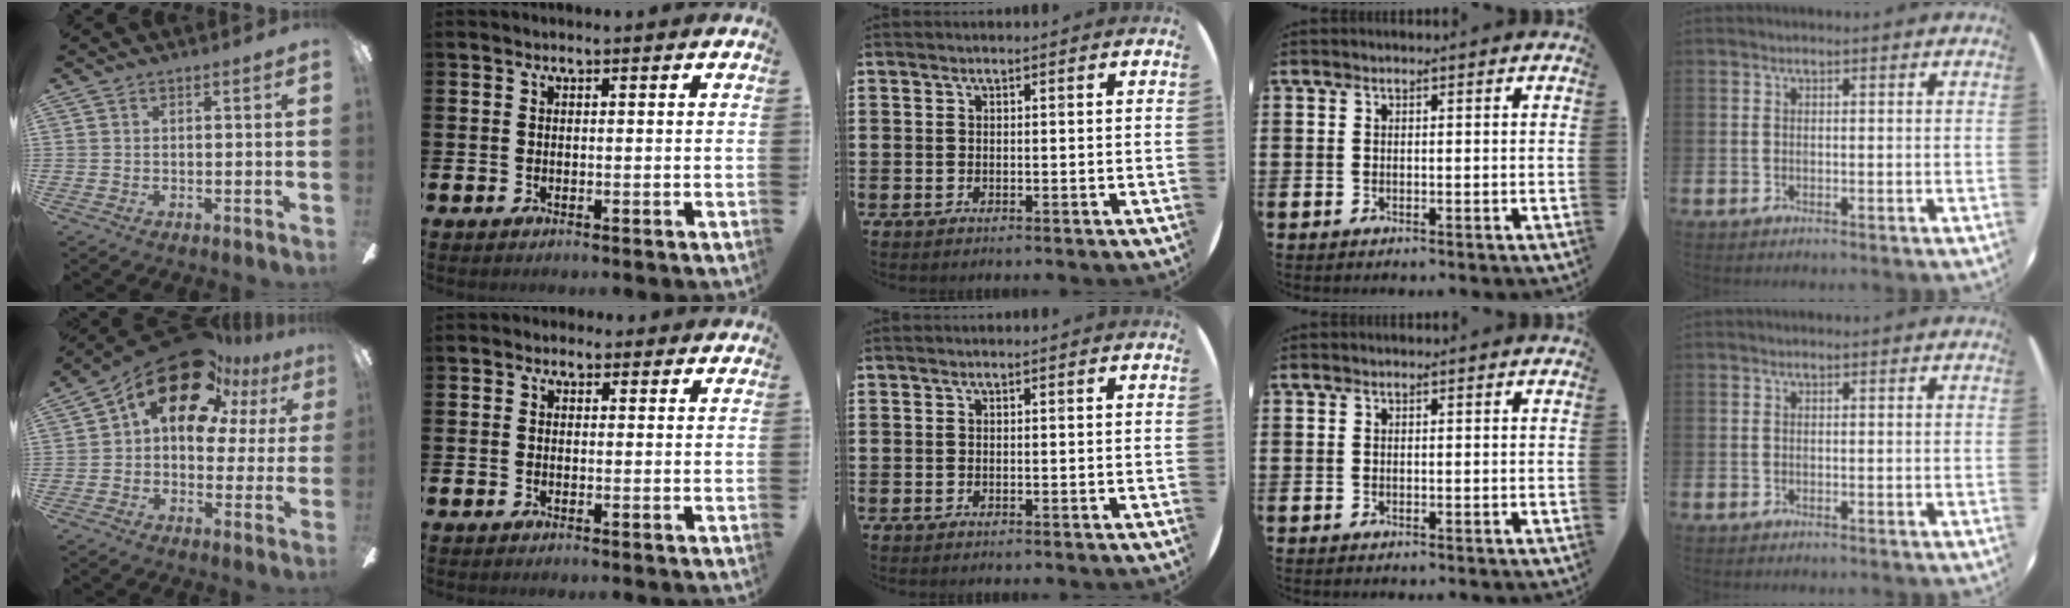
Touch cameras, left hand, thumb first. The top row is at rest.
{"thumb": {"total": 17.2, "force": [10.6, 8.8, 10.3], "torque": [-0.170, -0.067, 0.182]}, "index": {"total": 1.0, "force": [0.5, 0.9, 0.1], "torque": [0.001, 0.007, 0.007]}}